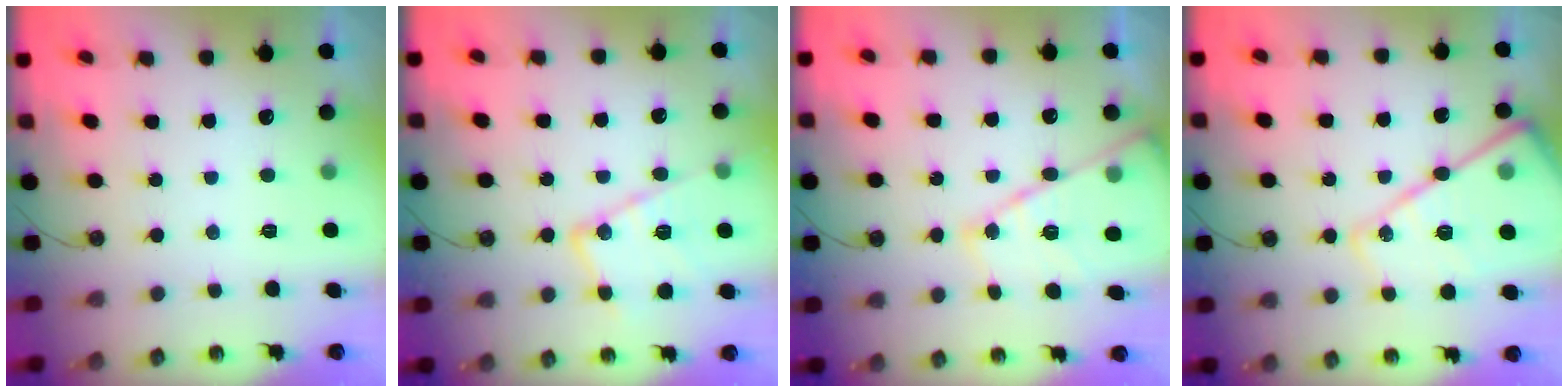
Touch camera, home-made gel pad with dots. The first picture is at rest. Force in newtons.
{"total": 16.9, "press": 16.8, "slide": 1.6}
{"total": 15.8, "press": 15.7, "slide": 1.3}
{"total": 19.8, "press": 19.7, "slide": 1.7}